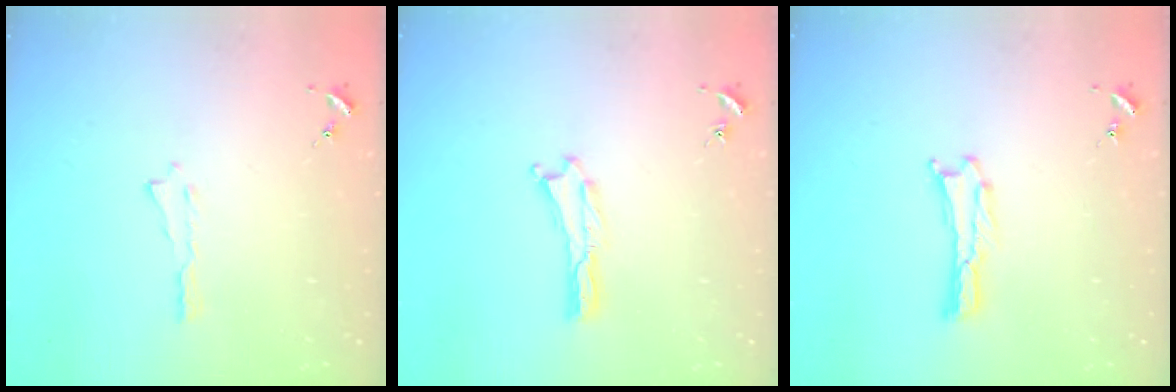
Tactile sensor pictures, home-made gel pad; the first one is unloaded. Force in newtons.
{"total": 0.0}
{"total": 0.0}